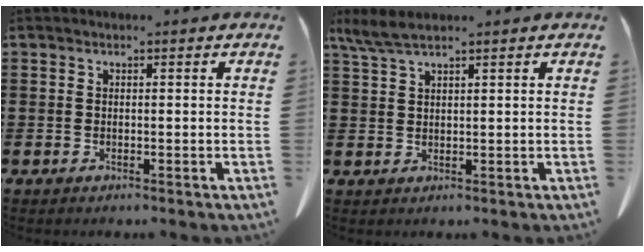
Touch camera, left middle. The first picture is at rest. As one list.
[{"total": 3.6, "force": [2.7, 0.3, 2.4], "torque": [-0.053, -0.002, 0.052]}]